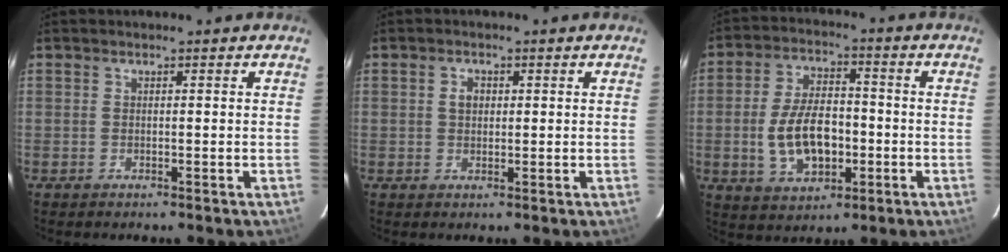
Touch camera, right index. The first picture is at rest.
{"total": 2.1, "force": [0.5, 1.7, 1.3], "torque": [-0.022, 0.007, 0.007]}
{"total": 11.8, "force": [-2.4, 6.6, 9.4], "torque": [-0.193, 0.009, -0.030]}